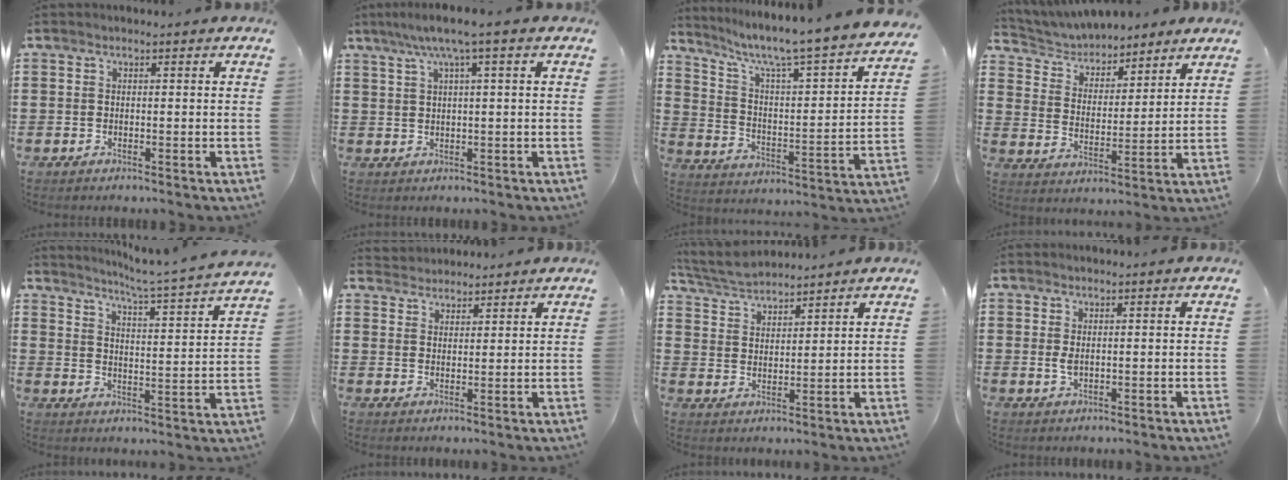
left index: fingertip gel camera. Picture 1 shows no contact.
{"total": 4.1, "force": [1.7, -0.3, 3.7], "torque": [-0.075, 0.001, 0.026]}
{"total": 5.4, "force": [4.4, -0.3, 3.1], "torque": [-0.082, -0.051, 0.062]}
{"total": 5.4, "force": [5.2, 1.2, 0.4], "torque": [-0.037, -0.028, 0.090]}
{"total": 5.0, "force": [4.4, -1.1, 2.1], "torque": [-0.055, -0.046, 0.063]}
{"total": 3.0, "force": [2.9, 0.5, -0.5], "torque": [0.000, -0.004, 0.056]}
{"total": 4.7, "force": [4.6, 0.6, 0.7], "torque": [-0.033, -0.014, 0.084]}
{"total": 1.6, "force": [0.3, 0.7, 1.4], "torque": [-0.037, 0.000, 0.003]}